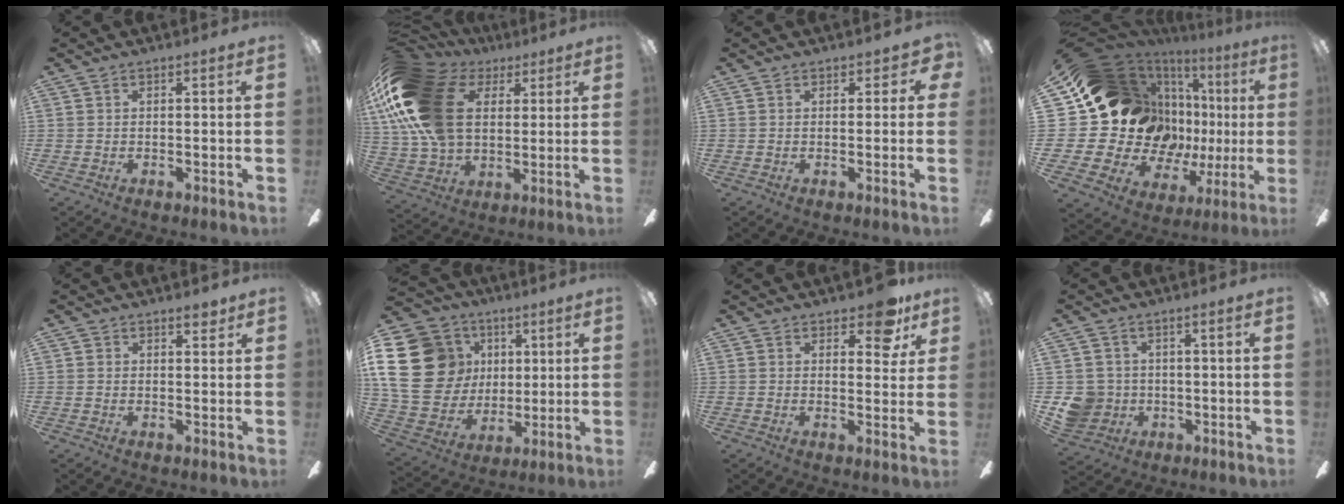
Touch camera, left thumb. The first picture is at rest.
{"total": 25.2, "force": [6.7, 17.0, 17.4], "torque": [-0.379, -0.009, 0.122]}
{"total": 2.7, "force": [1.0, 2.1, 1.4], "torque": [-0.003, 0.000, 0.015]}
{"total": 24.0, "force": [4.8, 19.1, 13.7], "torque": [-0.295, -0.071, 0.142]}
{"total": 2.6, "force": [1.8, 1.6, 1.1], "torque": [-0.007, -0.003, 0.029]}
{"total": 24.8, "force": [5.1, 20.9, 12.3], "torque": [-0.255, -0.006, 0.119]}
{"total": 8.9, "force": [5.7, 4.2, 5.4], "torque": [-0.060, -0.019, 0.095]}
{"total": 6.9, "force": [-0.2, 6.7, 1.7], "torque": [-0.057, 0.005, -0.001]}